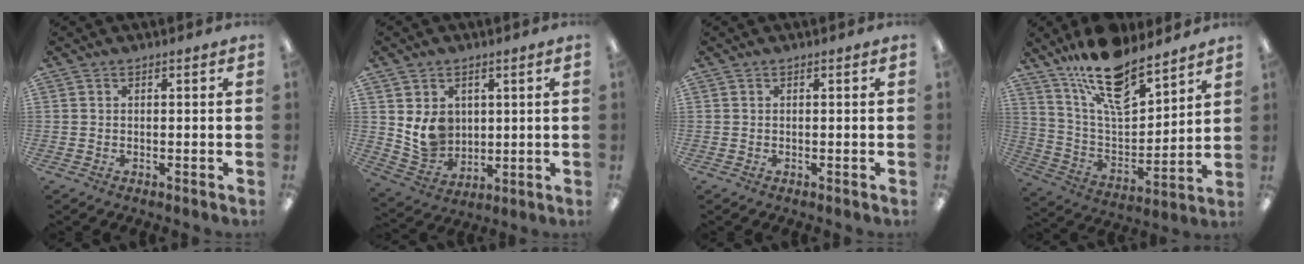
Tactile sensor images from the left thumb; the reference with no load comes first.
{"total": 8.6, "force": [2.7, 7.4, 3.5], "torque": [-0.068, -0.011, 0.056]}
{"total": 0.0}
{"total": 17.9, "force": [13.7, 6.4, 9.5], "torque": [-0.167, -0.085, 0.238]}